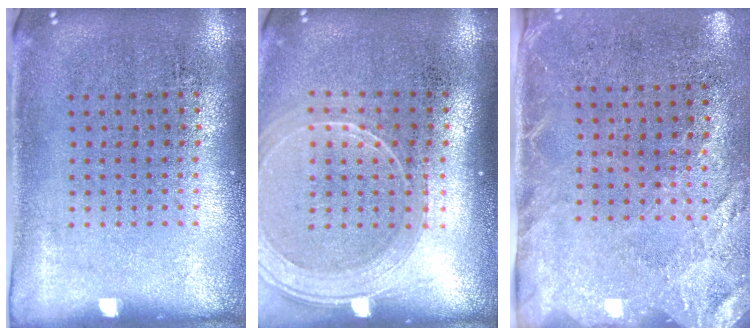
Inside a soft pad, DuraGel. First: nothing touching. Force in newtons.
{"total": 2.0, "press": 1.8, "slide": 0.8}
{"total": 2.6, "press": 2.0, "slide": 1.6}